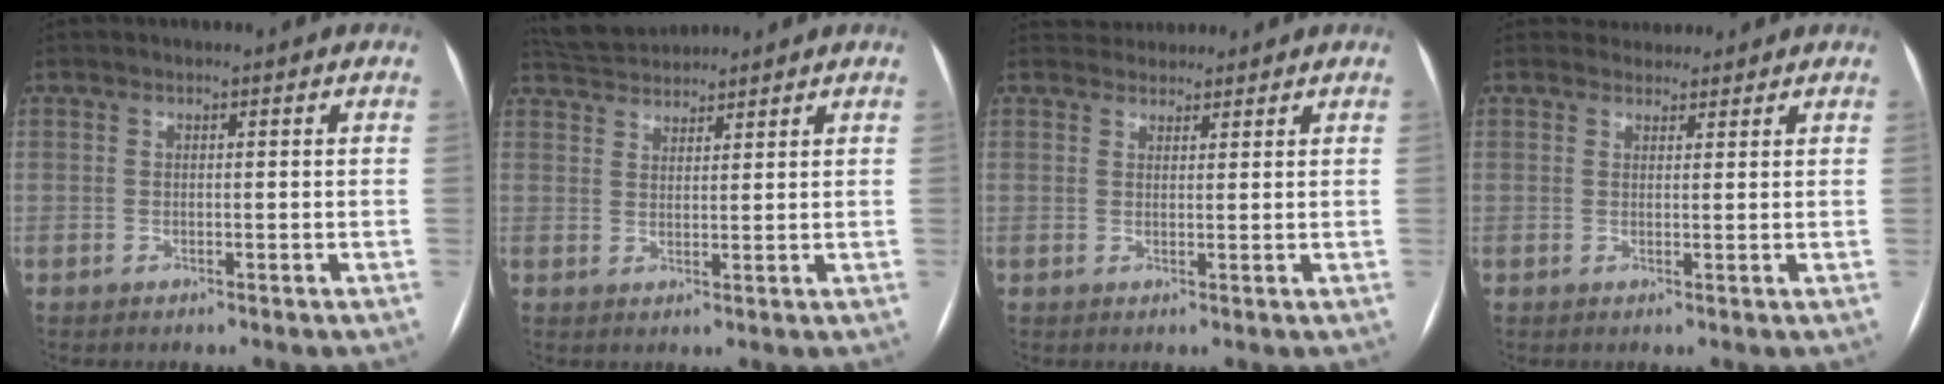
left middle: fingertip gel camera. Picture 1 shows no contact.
{"total": 5.6, "force": [5.5, 0.7, 0.8], "torque": [-0.021, 0.029, 0.099]}
{"total": 3.2, "force": [2.9, 1.2, -0.1], "torque": [0.007, 0.020, 0.045]}
{"total": 2.7, "force": [2.4, 1.1, -0.3], "torque": [0.009, 0.010, 0.034]}